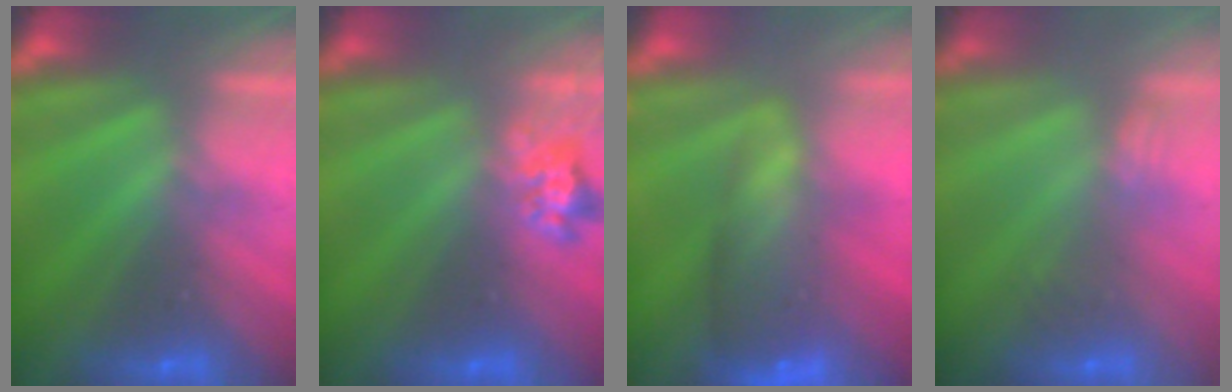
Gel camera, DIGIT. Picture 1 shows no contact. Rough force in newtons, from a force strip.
{"total": 2.4}
{"total": 8.8}
{"total": 2.4}